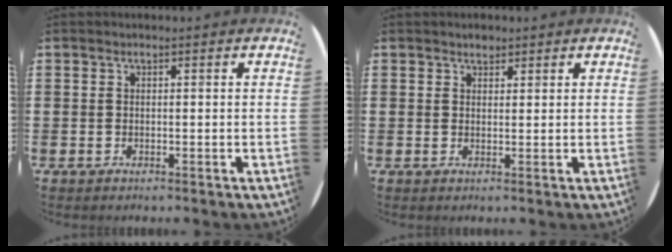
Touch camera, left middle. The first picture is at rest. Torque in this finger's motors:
{"motor_torque": [0.08, -0.05, 0.01, 0.00]}